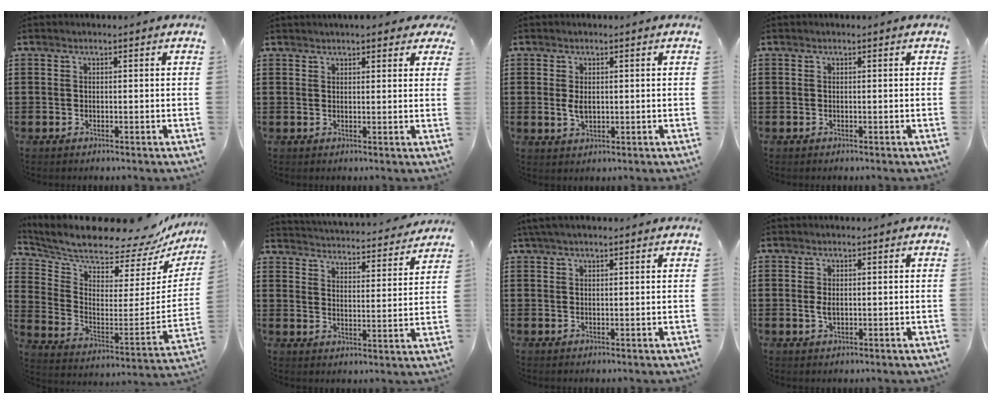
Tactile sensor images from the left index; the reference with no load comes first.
{"total": 2.5, "force": [2.3, 0.4, 0.9], "torque": [-0.024, 0.001, 0.043]}
{"total": 2.5, "force": [0.3, 1.4, 2.0], "torque": [-0.049, 0.002, 0.003]}
{"total": 0.0}
{"total": 7.8, "force": [7.5, 0.5, 2.1], "torque": [-0.075, -0.084, 0.122]}
{"total": 3.6, "force": [3.5, -0.3, 0.1], "torque": [-0.026, -0.035, 0.053]}
{"total": 1.8, "force": [1.4, 0.2, 1.1], "torque": [-0.023, 0.002, 0.026]}
{"total": 1.8, "force": [0.2, 0.9, 1.6], "torque": [-0.040, 0.000, 0.001]}